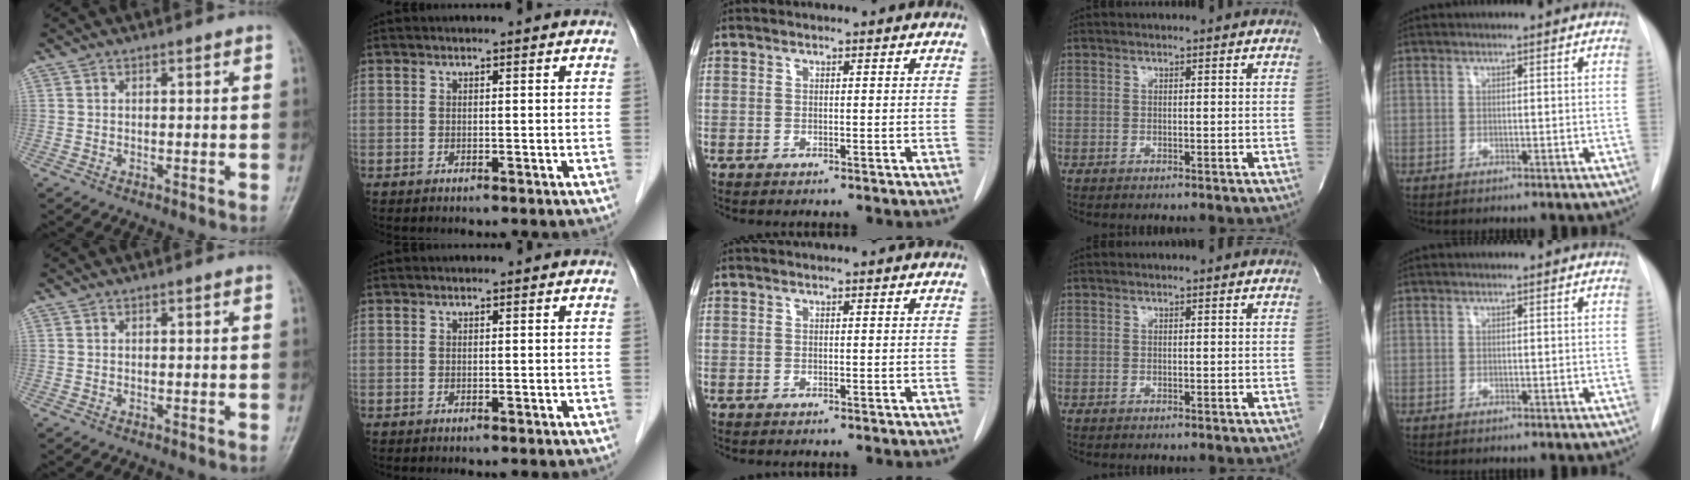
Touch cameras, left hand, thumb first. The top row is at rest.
{}